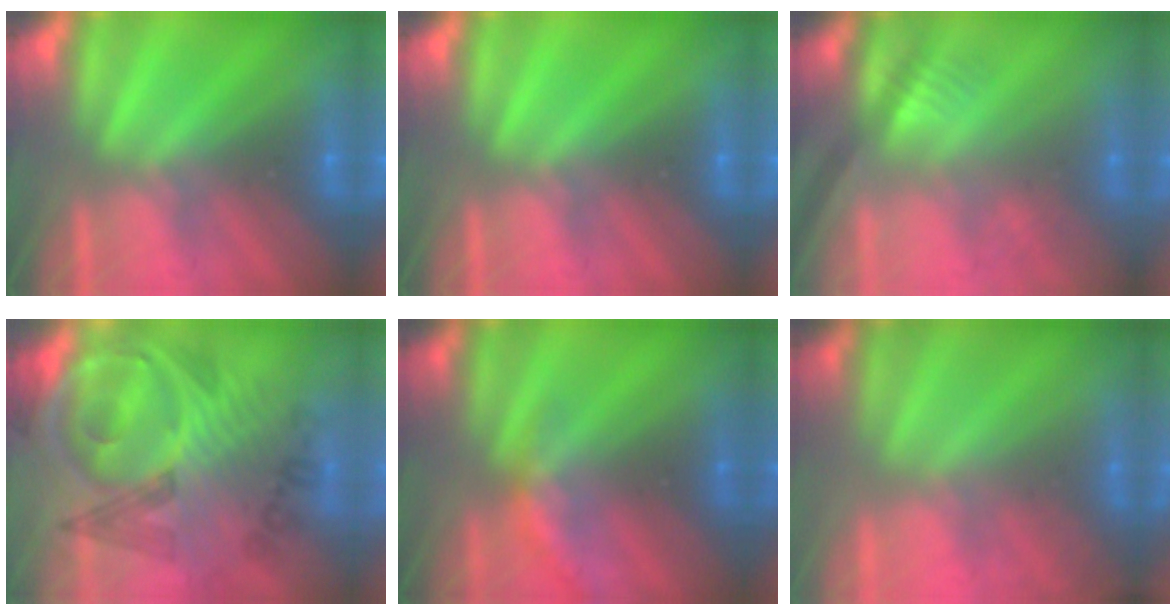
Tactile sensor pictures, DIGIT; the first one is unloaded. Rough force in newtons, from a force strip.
{"total": 0.0}
{"total": 2.7}
{"total": 6.7}
{"total": 1.9}
{"total": 2.0}